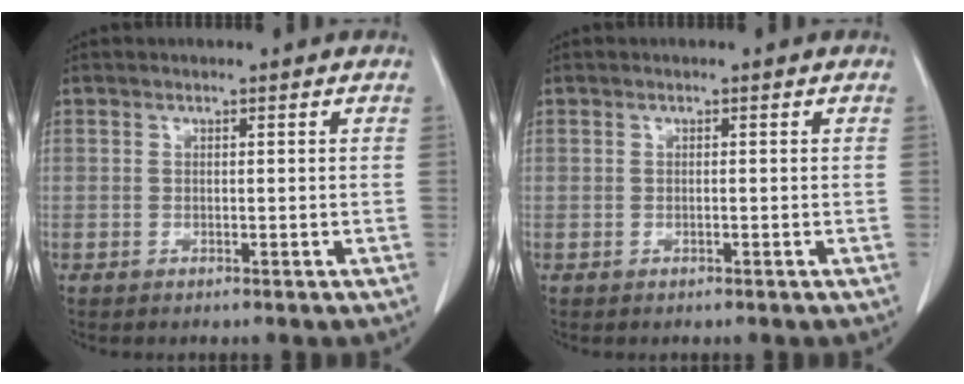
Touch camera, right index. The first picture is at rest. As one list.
[{"total": 0.0}]